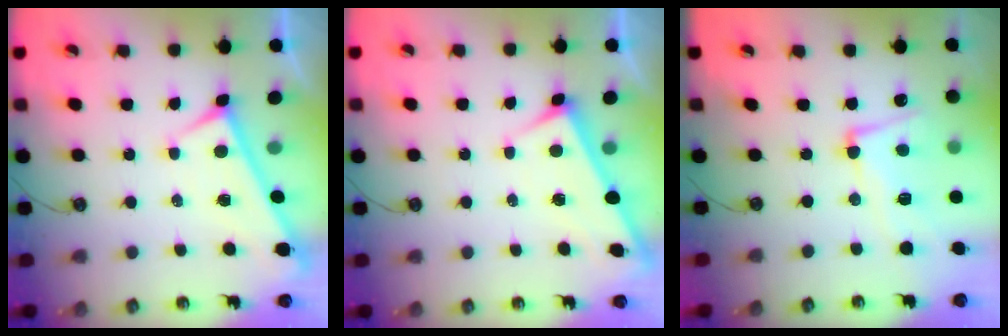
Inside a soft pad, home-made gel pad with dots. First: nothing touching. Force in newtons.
{"total": 2.7, "press": 2.7, "slide": 0.1}
{"total": 5.4, "press": 5.3, "slide": 1.2}